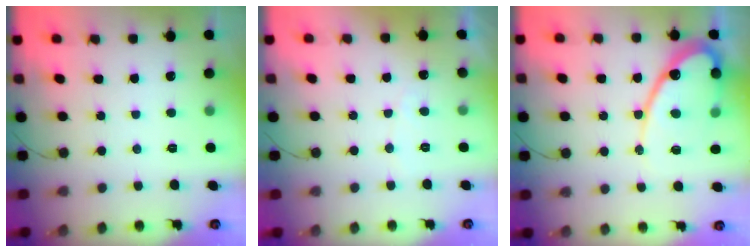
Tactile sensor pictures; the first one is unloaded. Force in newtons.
{"total": 3.3, "press": 3.3, "slide": 0.2}
{"total": 13.7, "press": 13.6, "slide": 1.8}